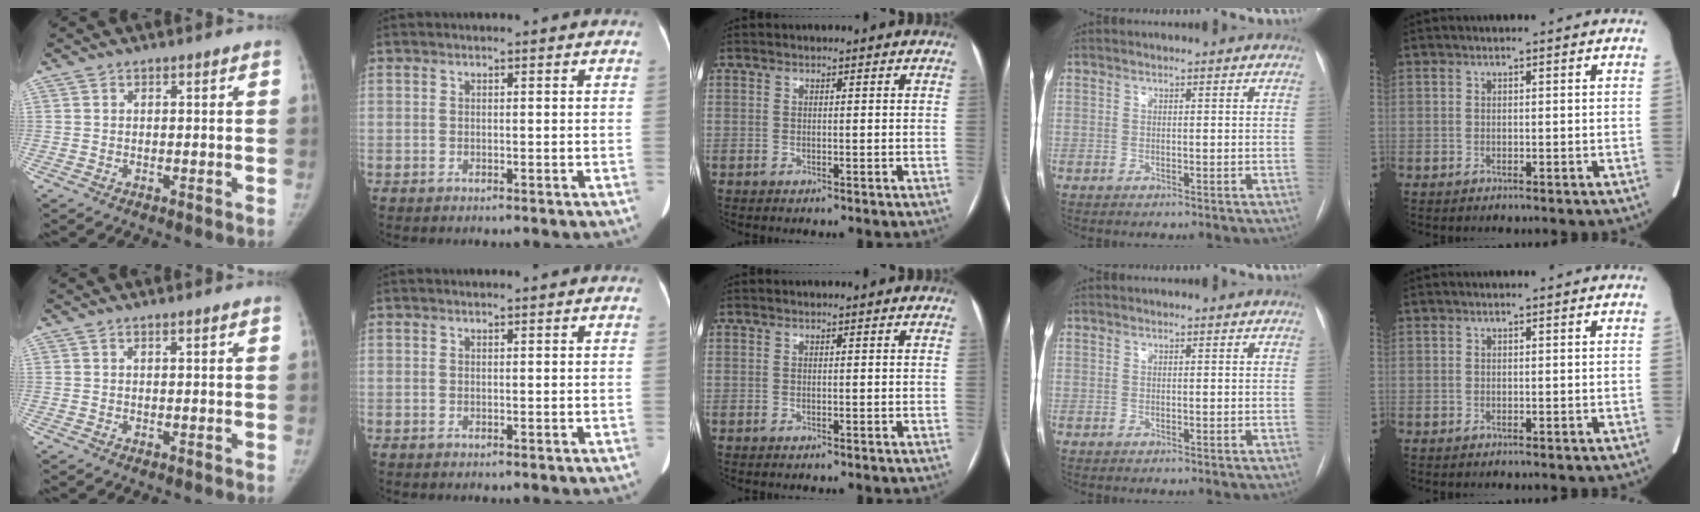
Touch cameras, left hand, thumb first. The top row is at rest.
{"thumb": {"total": 0.5, "force": [0.4, -0.1, 0.3], "torque": [-0.008, -0.003, 0.013]}, "index": {"total": 1.0, "force": [0.9, -0.1, 0.3], "torque": [-0.006, 0.014, 0.018]}}